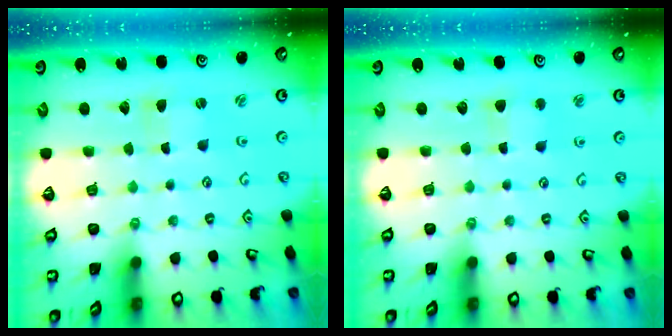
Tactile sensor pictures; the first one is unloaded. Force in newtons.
{"total": 2.8, "press": 2.7, "slide": 0.4}